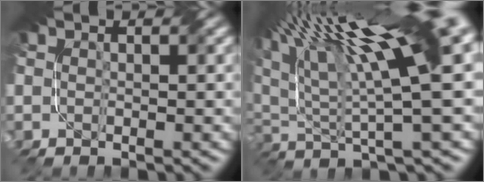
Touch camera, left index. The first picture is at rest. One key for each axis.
{"total": 15.5, "fx": 7.8, "fy": 3.2, "fz": 13.0, "tx": -0.240, "ty": 0.023, "tz": 0.139}